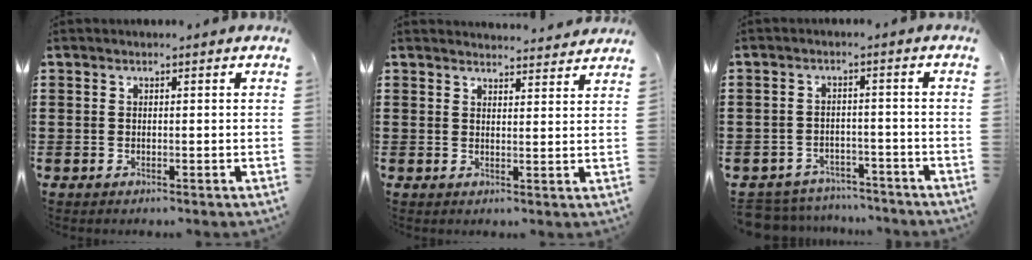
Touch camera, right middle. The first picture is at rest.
{"total": 2.8, "force": [2.8, 0.0, -0.2], "torque": [0.004, -0.012, 0.051]}
{"total": 4.2, "force": [-4.2, 0.7, -0.1], "torque": [-0.013, 0.003, -0.090]}